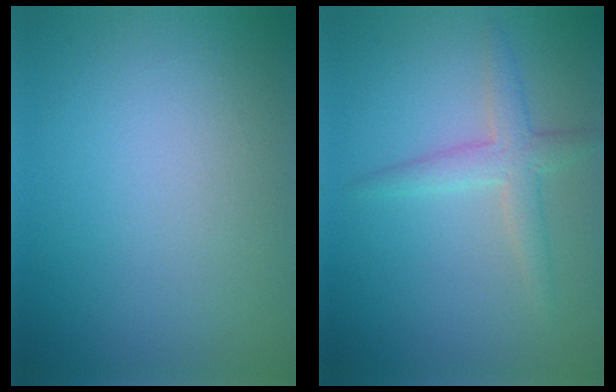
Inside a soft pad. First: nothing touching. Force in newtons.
{"total": 2.6, "press": 2.6, "slide": 0.1}